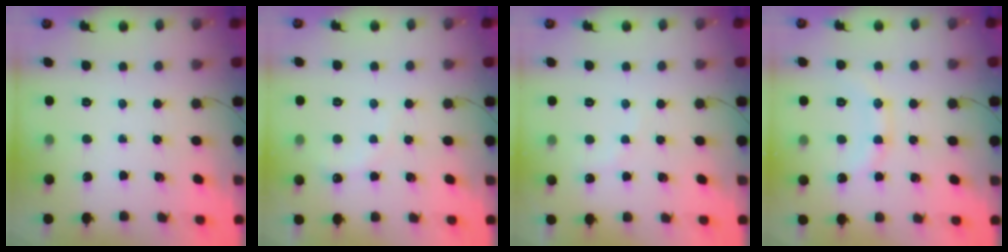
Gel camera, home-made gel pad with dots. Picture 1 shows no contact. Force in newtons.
{"total": 3.0, "press": 2.9, "slide": 0.8}
{"total": 6.4, "press": 6.2, "slide": 1.4}
{"total": 10.7, "press": 10.7, "slide": 1.2}